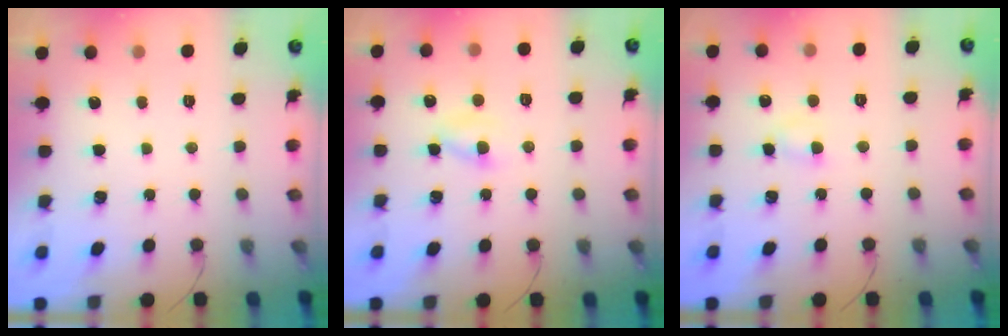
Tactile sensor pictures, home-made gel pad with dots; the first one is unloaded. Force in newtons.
{"total": 2.3, "press": 2.1, "slide": 1.0}
{"total": 2.7, "press": 2.5, "slide": 1.1}